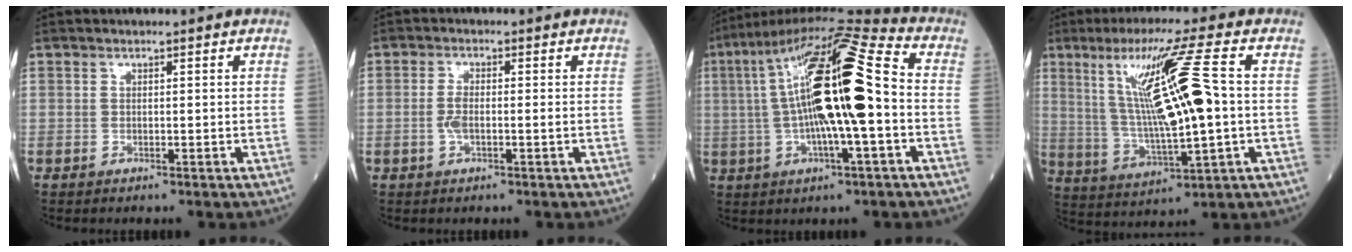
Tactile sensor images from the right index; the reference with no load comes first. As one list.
[{"total": 2.7, "force": [-0.5, 0.9, 2.5], "torque": [-0.063, 0.001, -0.009]}, {"total": 21.9, "force": [0.7, 3.4, 21.6], "torque": [-0.415, 0.029, 0.003]}, {"total": 16.6, "force": [2.6, 0.7, 16.3], "torque": [-0.312, 0.010, 0.048]}]